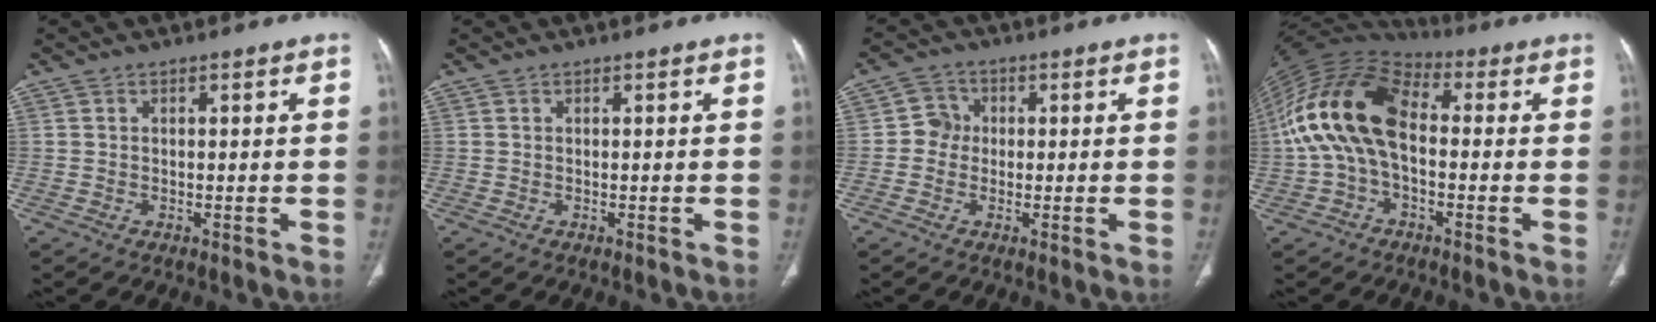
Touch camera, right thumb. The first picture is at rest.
{"total": 0.0}
{"total": 3.7, "force": [-0.2, 3.6, 1.1], "torque": [0.004, 0.010, -0.011]}
{"total": 16.9, "force": [0.0, 9.9, 13.7], "torque": [-0.268, 0.040, -0.010]}